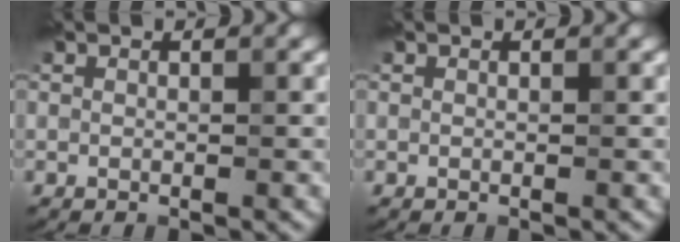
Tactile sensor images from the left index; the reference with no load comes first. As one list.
[{"total": 0.0}]